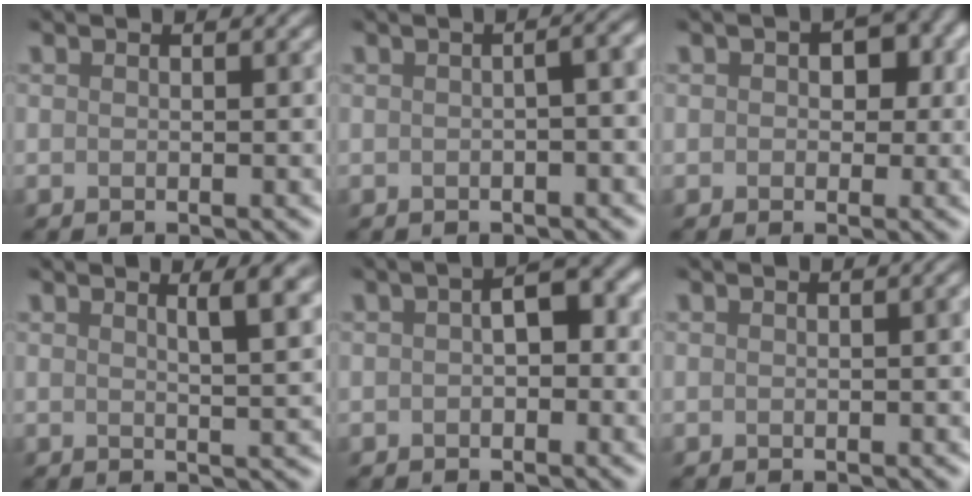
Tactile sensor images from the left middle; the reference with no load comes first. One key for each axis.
{"total": 3.8, "fx": -1.3, "fy": 1.7, "fz": 3.2, "tx": -0.017, "ty": 0.006, "tz": -0.019}
{"total": 2.9, "fx": 0.3, "fy": 2.4, "fz": 1.7, "tx": 0.008, "ty": 0.014, "tz": -0.005}
{"total": 3.8, "fx": 1.6, "fy": 1.0, "fz": 3.3, "tx": -0.025, "ty": 0.017, "tz": 0.013}
{"total": 2.4, "fx": -0.5, "fy": 1.3, "fz": 2.0, "tx": -0.027, "ty": 0.013, "tz": -0.015}
{"total": 1.5, "fx": -0.3, "fy": 0.7, "fz": 1.3, "tx": -0.005, "ty": 0.010, "tz": -0.009}